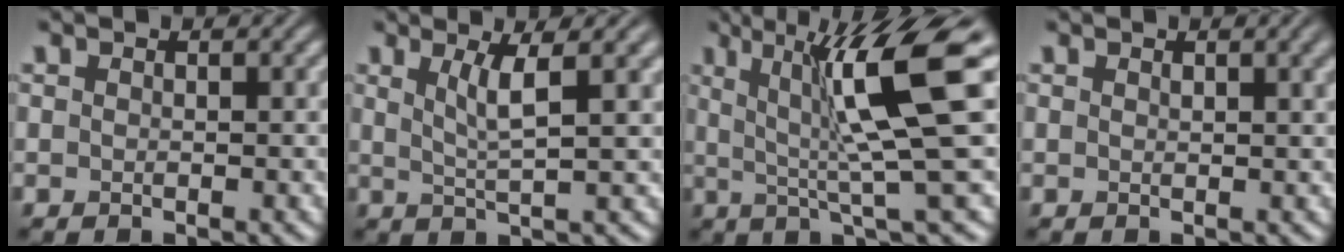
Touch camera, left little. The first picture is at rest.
{"total": 4.3, "force": [1.6, 0.8, 3.8], "torque": [-0.066, 0.002, 0.029]}
{"total": 10.5, "force": [2.4, 1.6, 10.1], "torque": [-0.146, 0.003, 0.040]}
{"total": 2.2, "force": [1.1, 0.7, 1.7], "torque": [-0.016, 0.002, 0.017]}